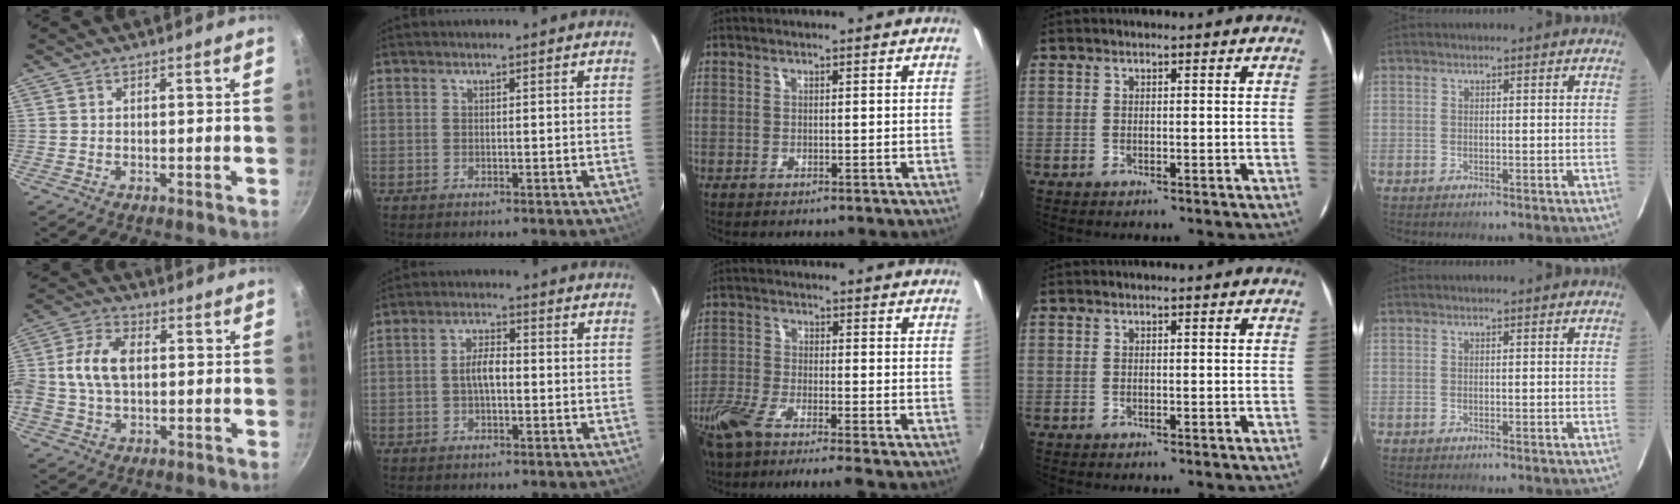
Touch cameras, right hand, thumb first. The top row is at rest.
{"thumb": {"total": 10.5, "force": [0.8, 6.7, 8.1], "torque": [-0.154, 0.020, 0.002]}, "index": {"total": 4.3, "force": [-0.6, 2.1, 3.7], "torque": [-0.072, 0.010, -0.008]}, "middle": {"total": 9.7, "force": [-7.9, 0.8, 5.6], "torque": [-0.137, -0.031, -0.149]}}